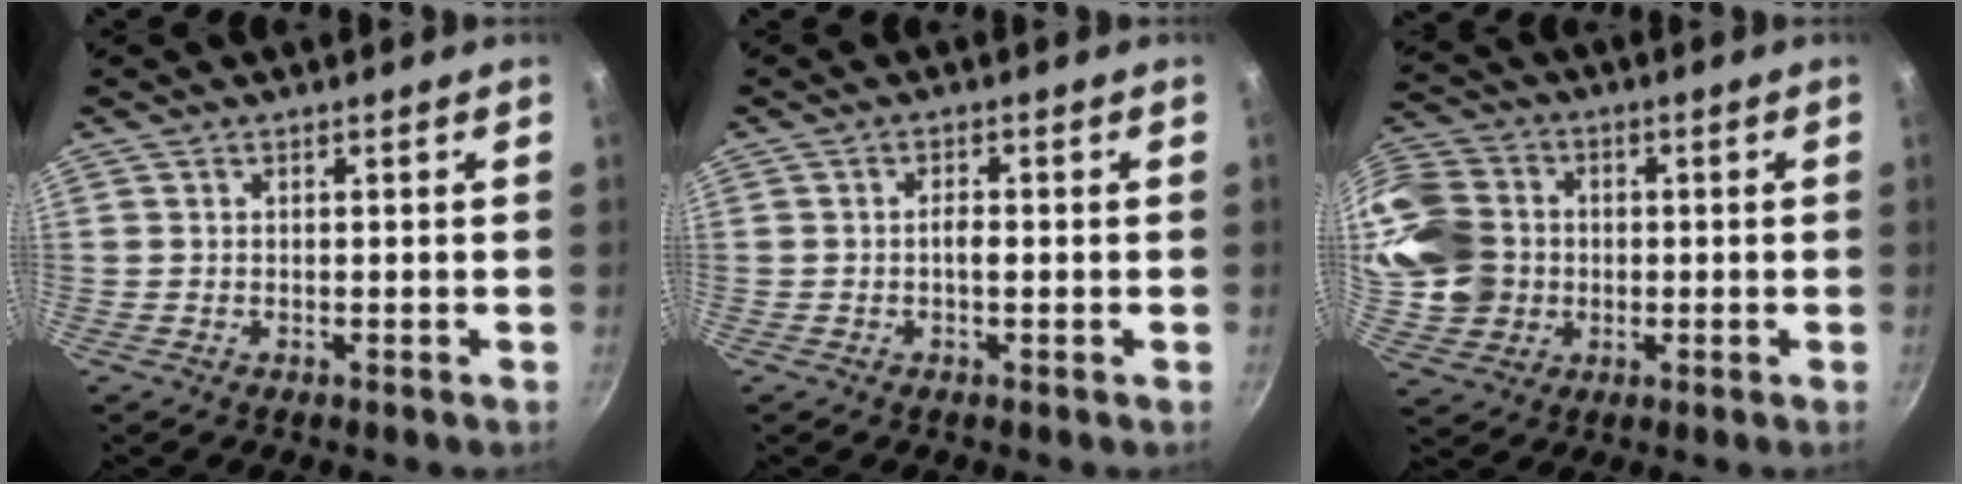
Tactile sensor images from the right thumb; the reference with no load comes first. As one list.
[{"total": 2.0, "force": [-0.3, 0.7, 1.8], "torque": [-0.031, 0.006, -0.008]}, {"total": 18.6, "force": [0.6, 16.1, 9.3], "torque": [-0.200, 0.026, 0.011]}]